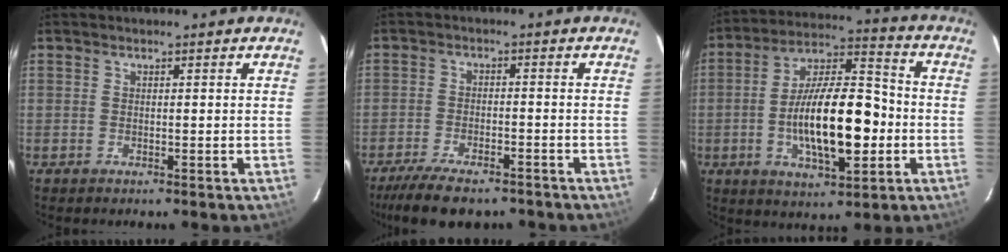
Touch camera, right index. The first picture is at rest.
{"total": 11.7, "force": [-9.4, 3.7, 5.9], "torque": [-0.133, -0.022, -0.154]}
{"total": 17.9, "force": [-3.3, 6.7, 16.3], "torque": [-0.292, 0.012, -0.055]}